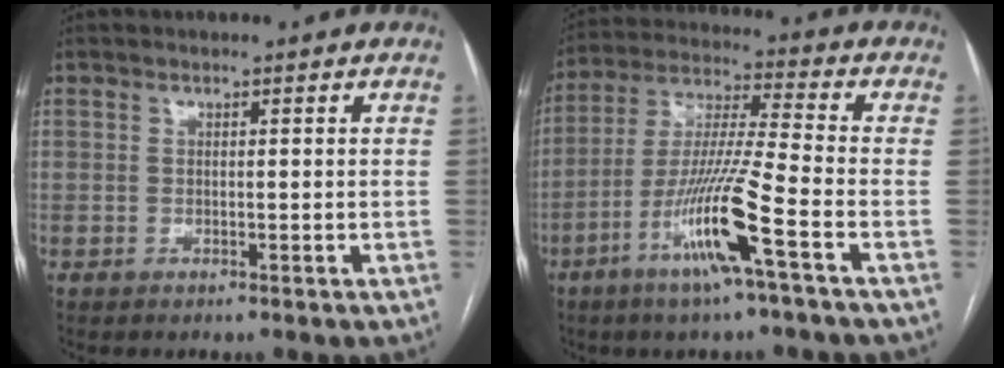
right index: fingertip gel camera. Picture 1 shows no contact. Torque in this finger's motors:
{"motor_torque": [1.86, -0.28, 0.96, 0.21]}